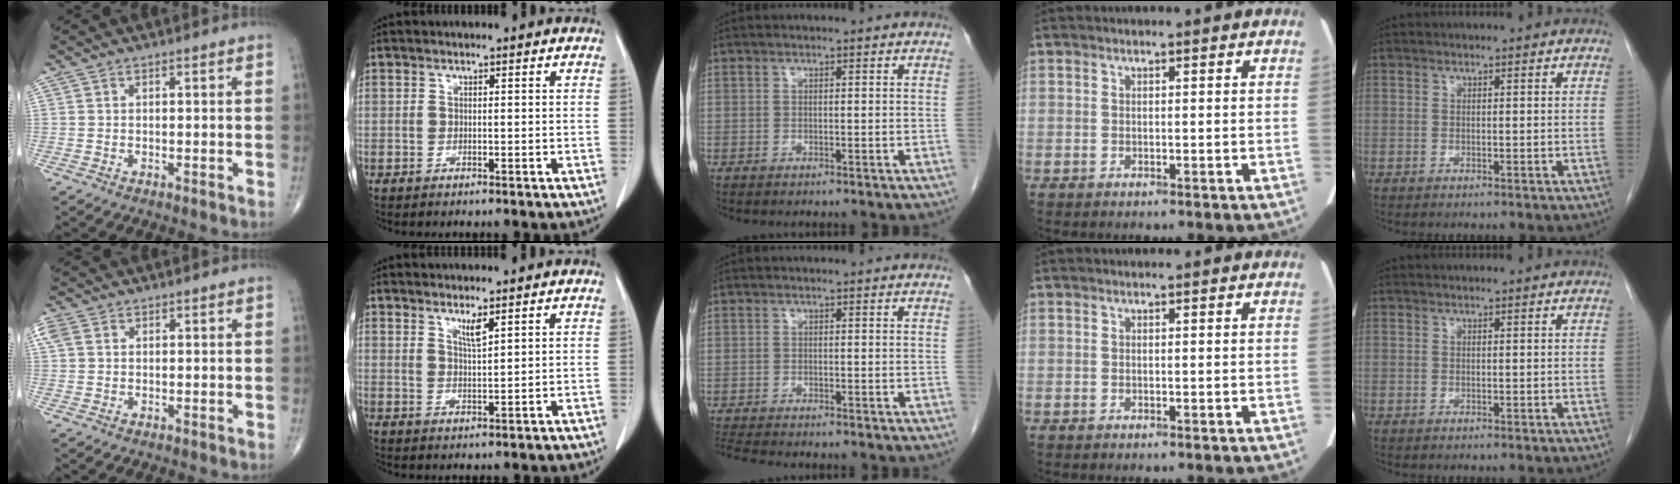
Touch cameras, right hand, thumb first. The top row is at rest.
{"thumb": {"total": 2.9, "force": [0.9, 2.2, 1.6], "torque": [-0.053, 0.015, 0.022]}, "index": {"total": 2.4, "force": [1.7, 0.1, 1.8], "torque": [-0.037, -0.009, 0.034]}, "middle": {"total": 5.2, "force": [-4.7, 0.6, 2.2], "torque": [-0.039, -0.012, -0.077]}}